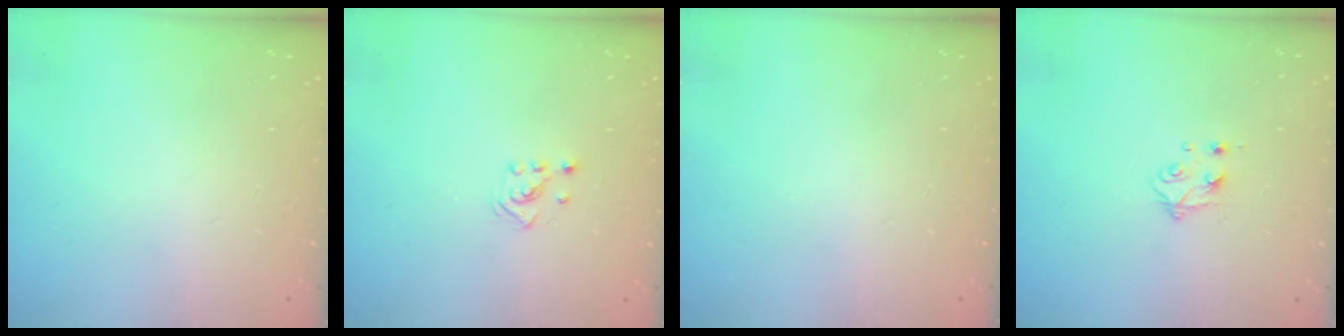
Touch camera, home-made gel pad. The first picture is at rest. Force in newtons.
{"total": 2.1, "press": 1.9, "slide": 0.8}
{"total": 0.0}
{"total": 4.7, "press": 4.6, "slide": 0.6}